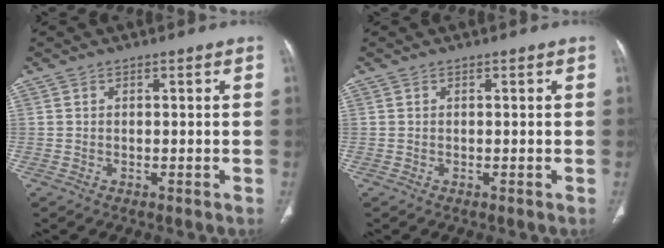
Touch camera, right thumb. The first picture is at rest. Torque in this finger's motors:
{"motor_torque": [0.00, 0.00, 0.01, -0.01, 0.00]}